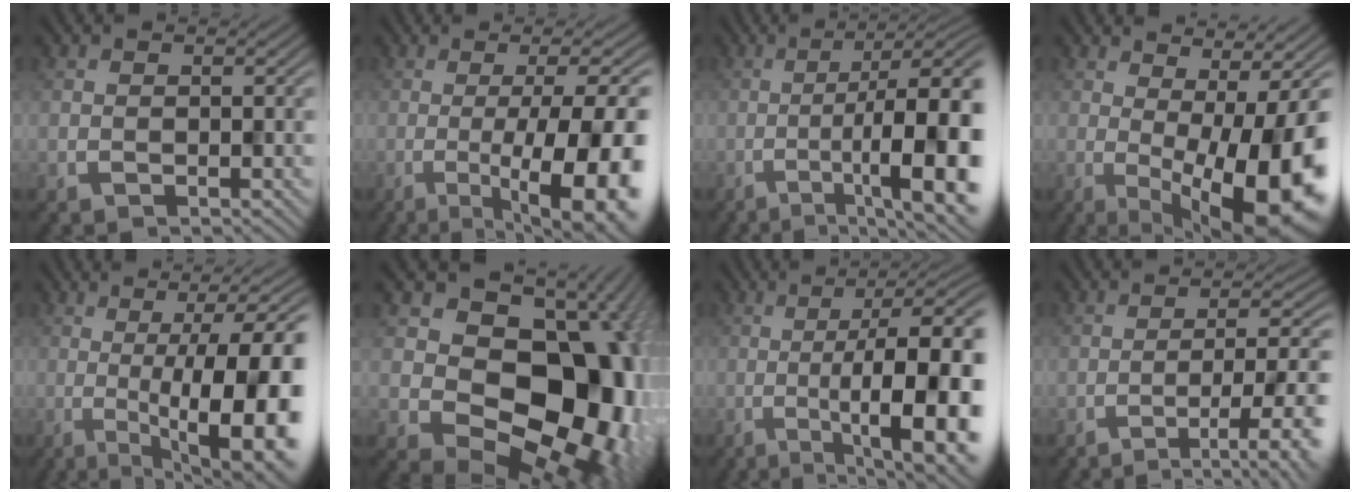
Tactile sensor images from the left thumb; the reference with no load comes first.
{"total": 16.4, "force": [-3.6, 4.5, 15.3], "torque": [-0.154, 0.002, -0.049]}
{"total": 13.4, "force": [-3.4, 3.2, 12.6], "torque": [-0.159, 0.001, -0.043]}
{"total": 14.8, "force": [-2.1, 4.4, 14.0], "torque": [-0.184, -0.008, -0.017]}
{"total": 16.9, "force": [-1.0, 4.5, 16.3], "torque": [-0.176, 0.013, -0.011]}
{"total": 16.5, "force": [0.5, 12.5, 10.8], "torque": [-0.097, -0.021, 0.015]}
{"total": 15.7, "force": [-2.1, 4.2, 15.0], "torque": [-0.184, -0.003, -0.029]}
{"total": 8.4, "force": [-3.4, 1.4, 7.5], "torque": [-0.103, 0.003, -0.046]}